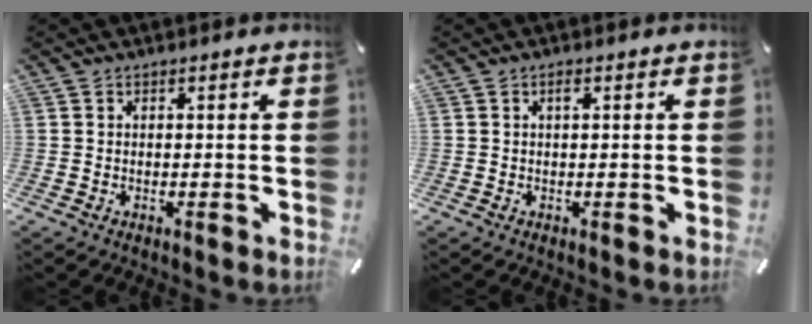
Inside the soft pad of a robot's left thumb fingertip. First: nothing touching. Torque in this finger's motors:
{"motor_torque": [0.08, 0.37, -0.01, -0.45, 0.06]}